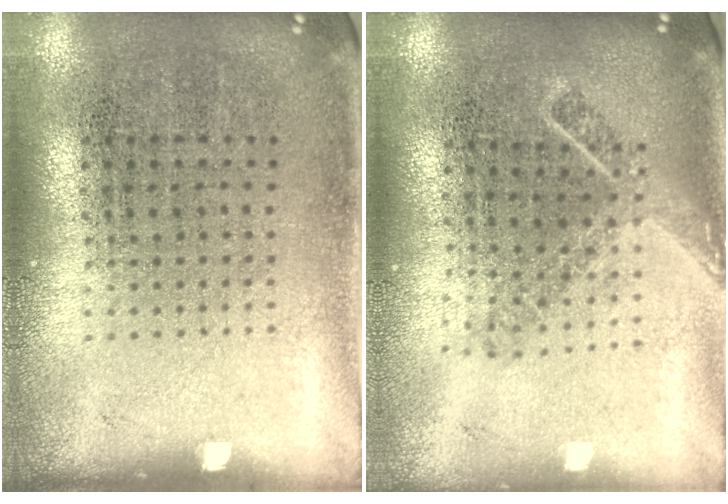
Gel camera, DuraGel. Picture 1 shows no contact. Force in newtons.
{"total": 1.8, "press": 1.3, "slide": 1.3}